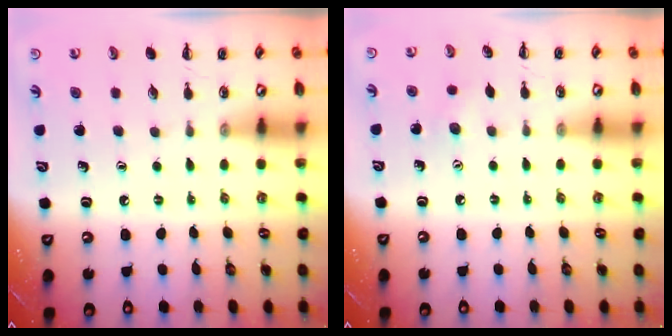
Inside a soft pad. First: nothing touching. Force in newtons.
{"total": 3.1, "press": 3.0, "slide": 0.8}